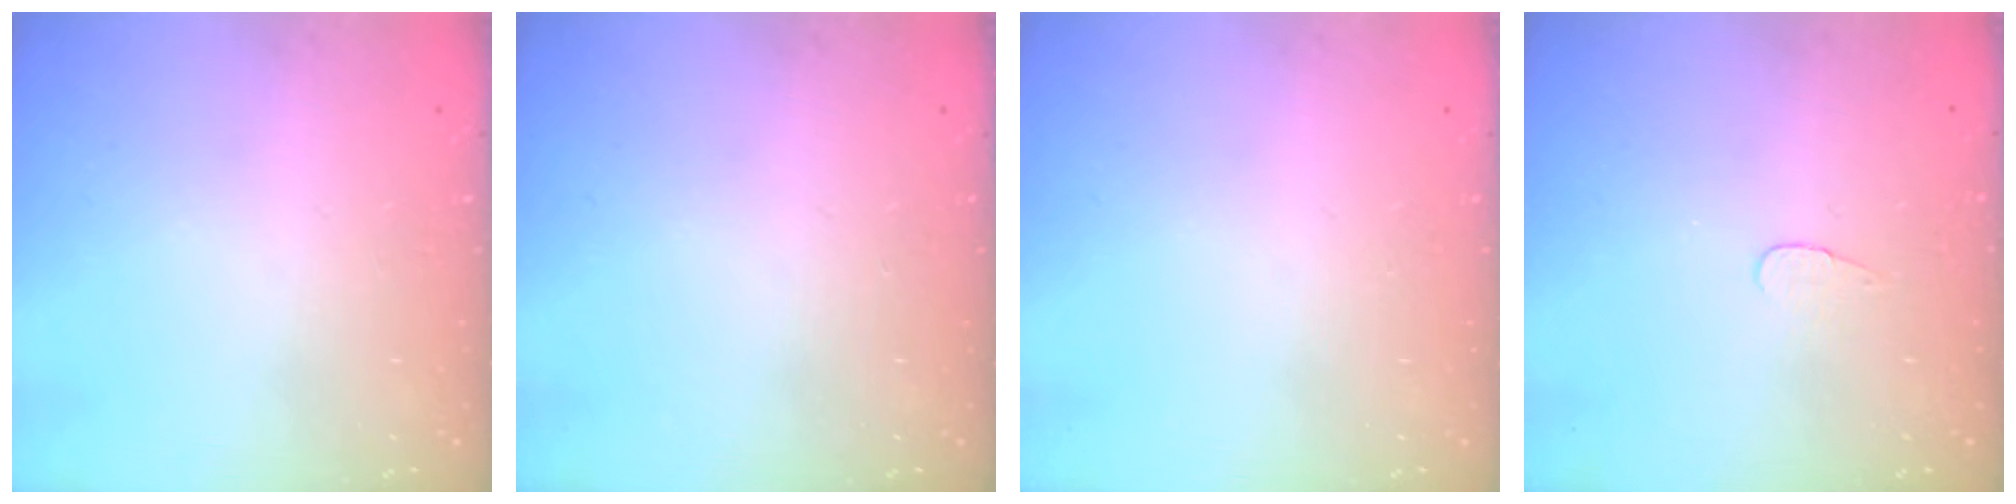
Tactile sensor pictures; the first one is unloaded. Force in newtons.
{"total": 0.0}
{"total": 0.0}
{"total": 3.4, "press": 3.4, "slide": 0.4}